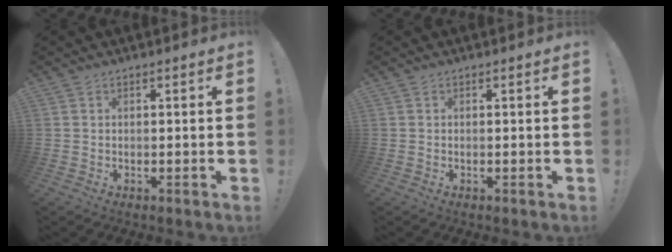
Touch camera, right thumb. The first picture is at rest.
{"total": 0.0}